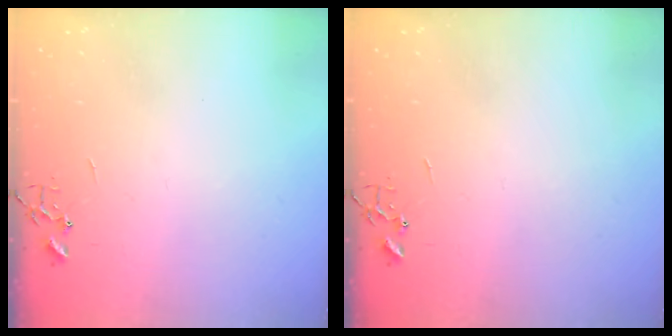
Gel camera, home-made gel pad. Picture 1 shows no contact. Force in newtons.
{"total": 0.0}